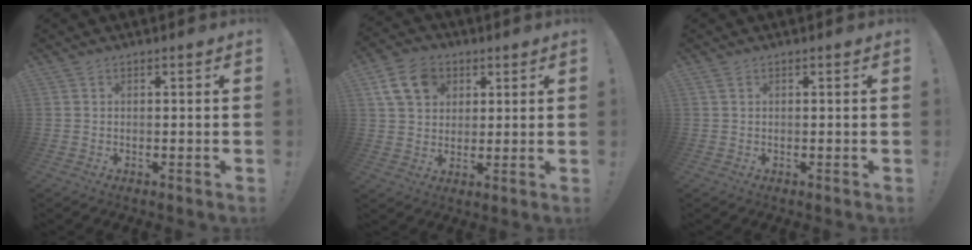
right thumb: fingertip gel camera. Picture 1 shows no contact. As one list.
[{"total": 12.5, "force": [5.2, 9.7, 5.9], "torque": [-0.099, -0.011, 0.107]}, {"total": 0.7, "force": [0.3, 0.2, 0.6], "torque": [-0.021, 0.004, 0.008]}]